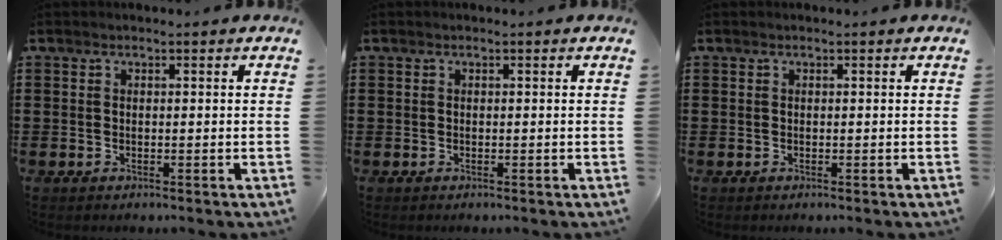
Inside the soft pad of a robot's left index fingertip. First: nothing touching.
{"total": 0.0}
{"total": 0.0}